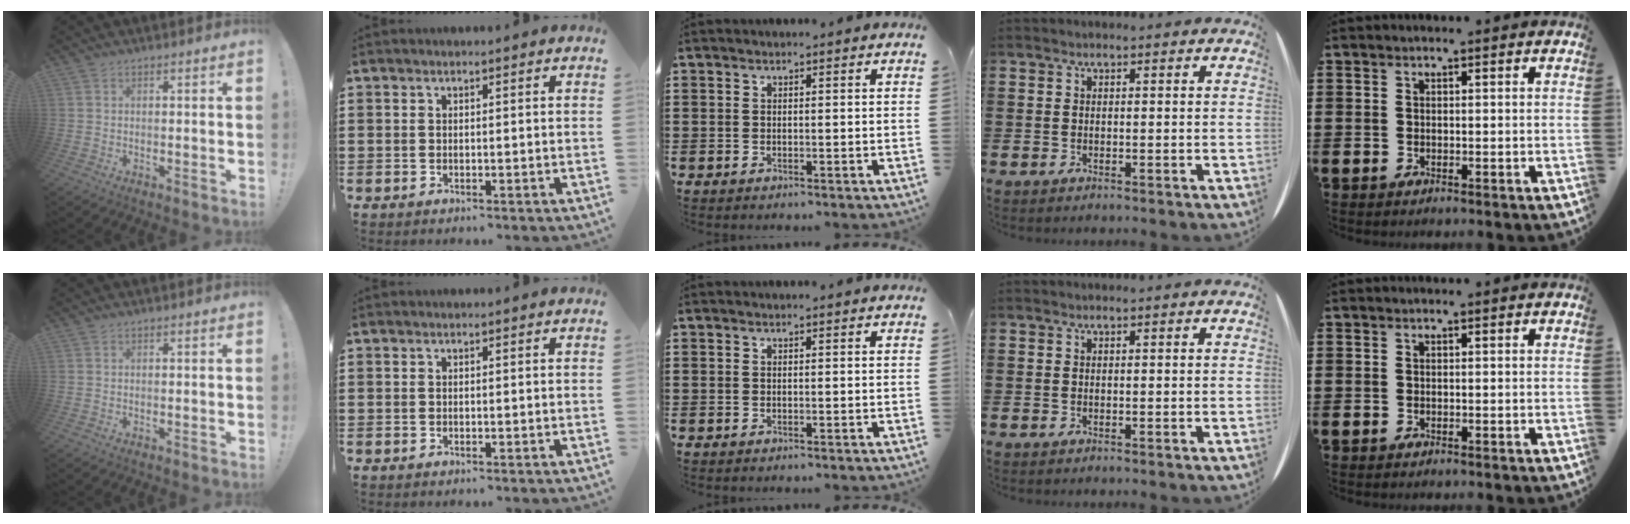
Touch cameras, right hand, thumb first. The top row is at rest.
{}